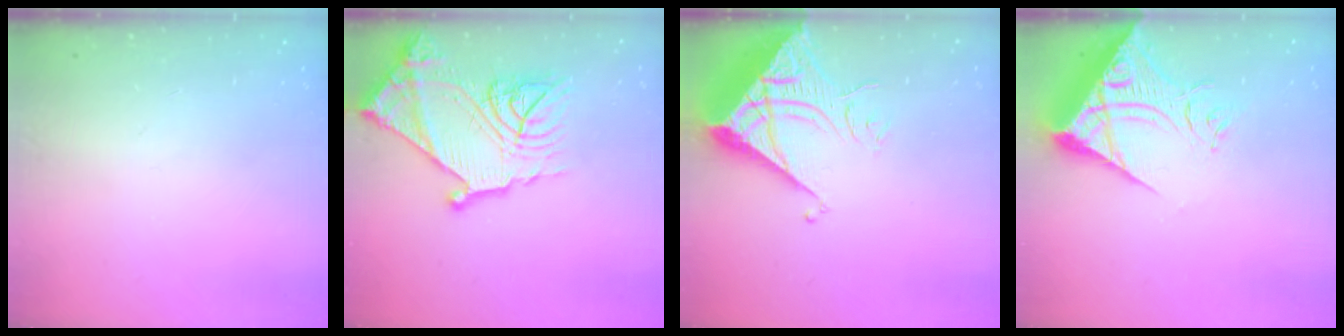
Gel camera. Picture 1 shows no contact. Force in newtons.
{"total": 23.5, "press": 23.4, "slide": 1.6}
{"total": 11.2, "press": 11.2, "slide": 0.9}
{"total": 14.2, "press": 14.1, "slide": 1.9}